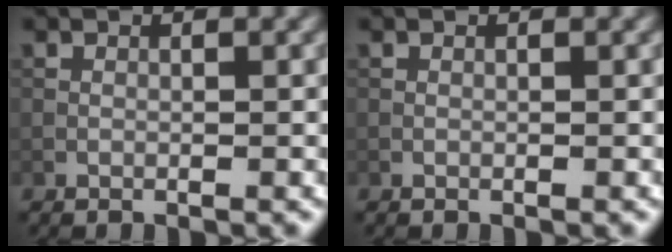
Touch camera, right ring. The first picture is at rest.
{"total": 0.0}